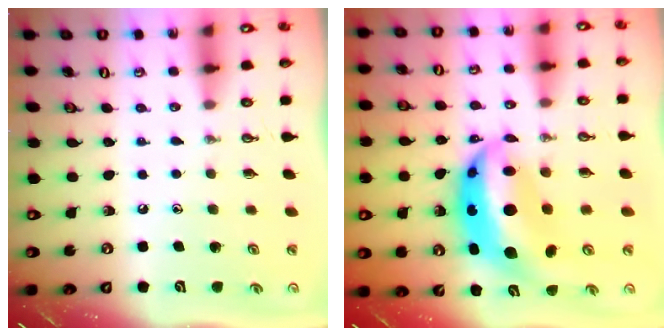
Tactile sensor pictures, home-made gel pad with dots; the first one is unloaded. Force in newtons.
{"total": 15.1, "press": 15.0, "slide": 1.2}